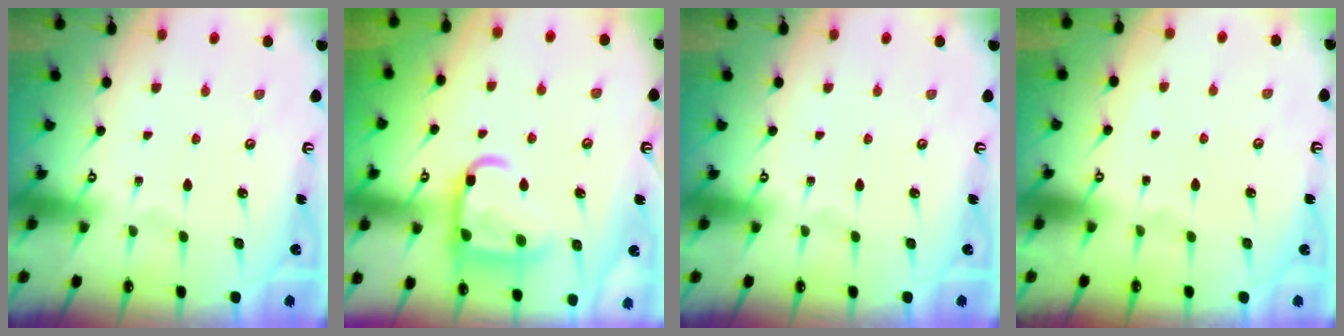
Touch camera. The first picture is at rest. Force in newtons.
{"total": 14.8, "press": 14.7, "slide": 1.4}
{"total": 0.0}
{"total": 1.2, "press": 1.2, "slide": 0.1}